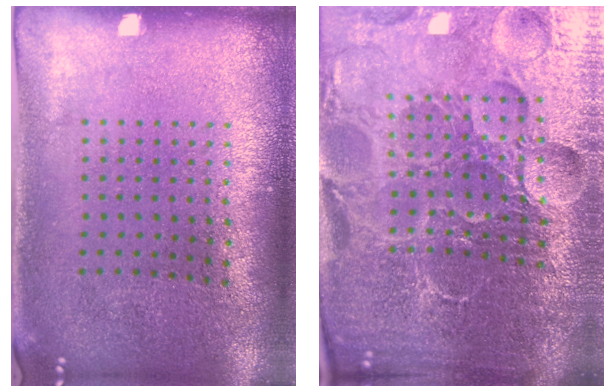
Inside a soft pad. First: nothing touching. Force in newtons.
{"total": 6.6, "press": 5.9, "slide": 3.1}